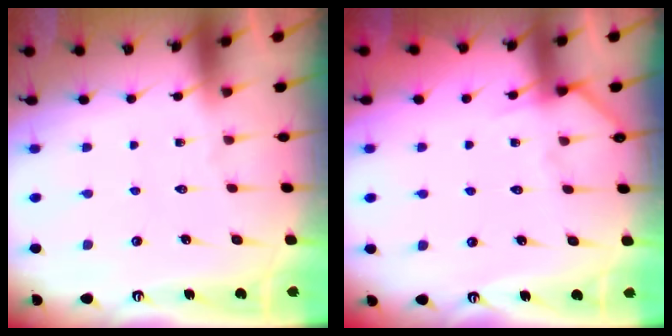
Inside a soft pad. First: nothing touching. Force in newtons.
{"total": 4.8, "press": 4.7, "slide": 0.6}